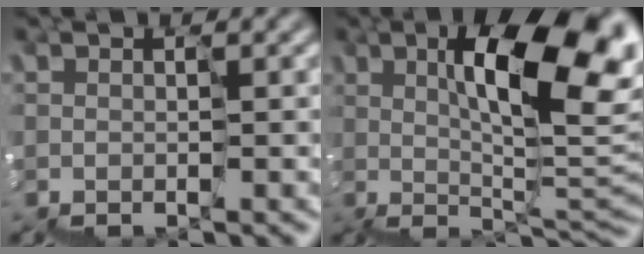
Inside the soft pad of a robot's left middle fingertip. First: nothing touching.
{"total": 10.7, "force": [2.9, 4.1, 9.5], "torque": [-0.137, 0.001, 0.052]}